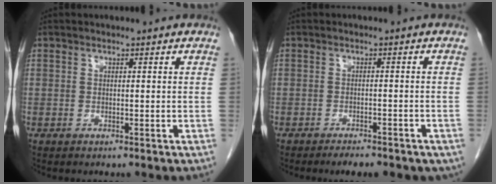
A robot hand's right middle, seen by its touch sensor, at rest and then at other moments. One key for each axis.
{"total": 6.2, "fx": -4.8, "fy": 2.2, "fz": 3.3, "tx": -0.036, "ty": -0.002, "tz": -0.055}